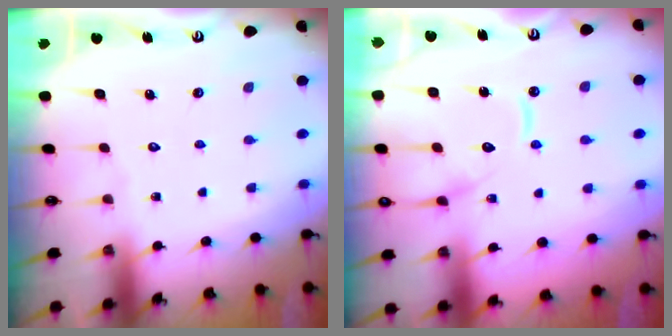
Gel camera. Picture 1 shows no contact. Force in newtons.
{"total": 13.5, "press": 13.4, "slide": 1.3}